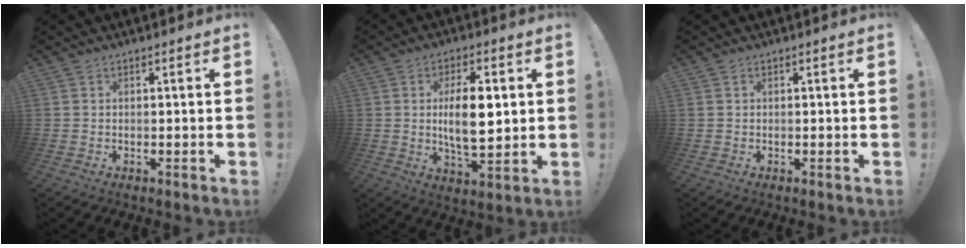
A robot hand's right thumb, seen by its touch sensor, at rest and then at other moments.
{"total": 12.3, "force": [1.5, 5.1, 11.1], "torque": [-0.201, -0.006, 0.016]}
{"total": 0.0}